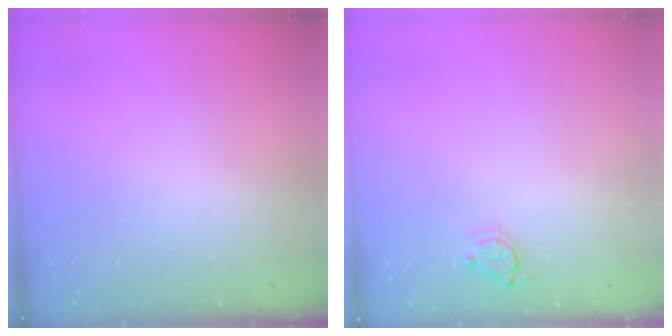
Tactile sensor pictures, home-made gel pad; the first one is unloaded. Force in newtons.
{"total": 5.1, "press": 5.1, "slide": 0.5}